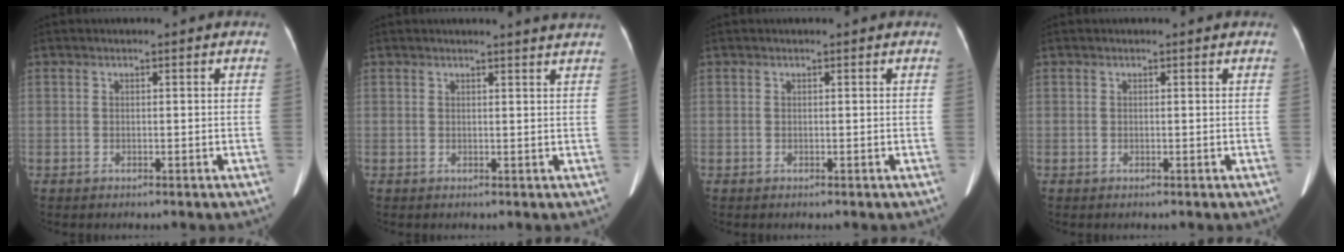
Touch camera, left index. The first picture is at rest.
{"total": 3.7, "force": [3.5, -0.7, 1.1], "torque": [-0.016, -0.005, 0.028]}
{"total": 0.0}
{"total": 0.0}